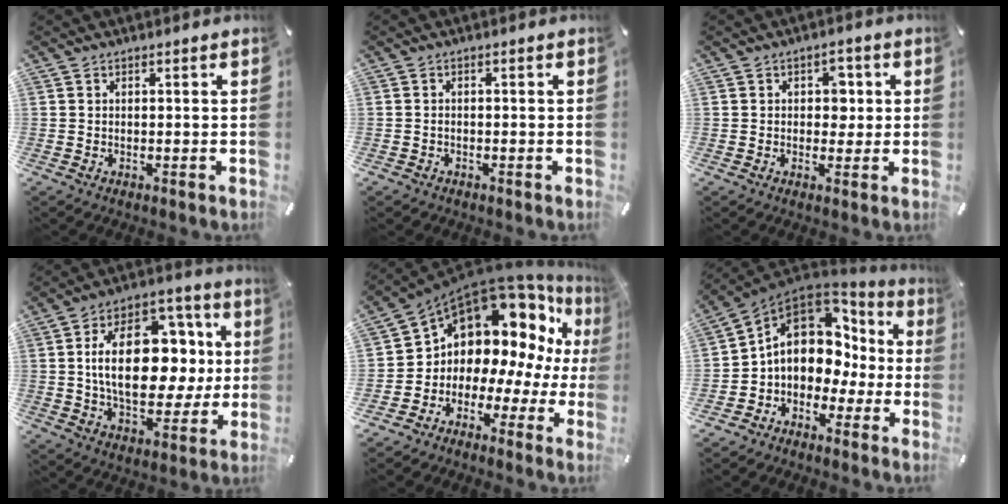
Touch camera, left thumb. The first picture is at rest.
{"total": 1.1, "force": [-0.5, 0.8, 0.5], "torque": [-0.010, 0.003, -0.013]}
{"total": 4.3, "force": [0.3, 3.4, 2.6], "torque": [-0.023, -0.002, -0.005]}
{"total": 22.0, "force": [2.1, 14.0, 16.8], "torque": [-0.286, 0.003, 0.037]}
{"total": 12.7, "force": [7.6, 9.0, 4.5], "torque": [-0.093, -0.087, 0.145]}
{"total": 12.0, "force": [1.9, 10.0, 6.4], "torque": [-0.103, -0.008, 0.039]}